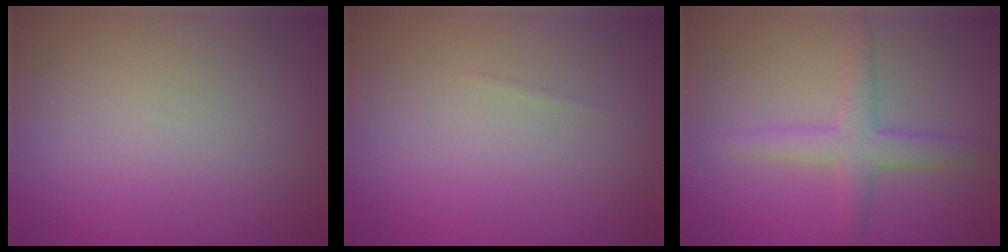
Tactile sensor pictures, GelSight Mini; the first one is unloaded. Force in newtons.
{"total": 0.0}
{"total": 2.9, "press": 2.9, "slide": 0.1}